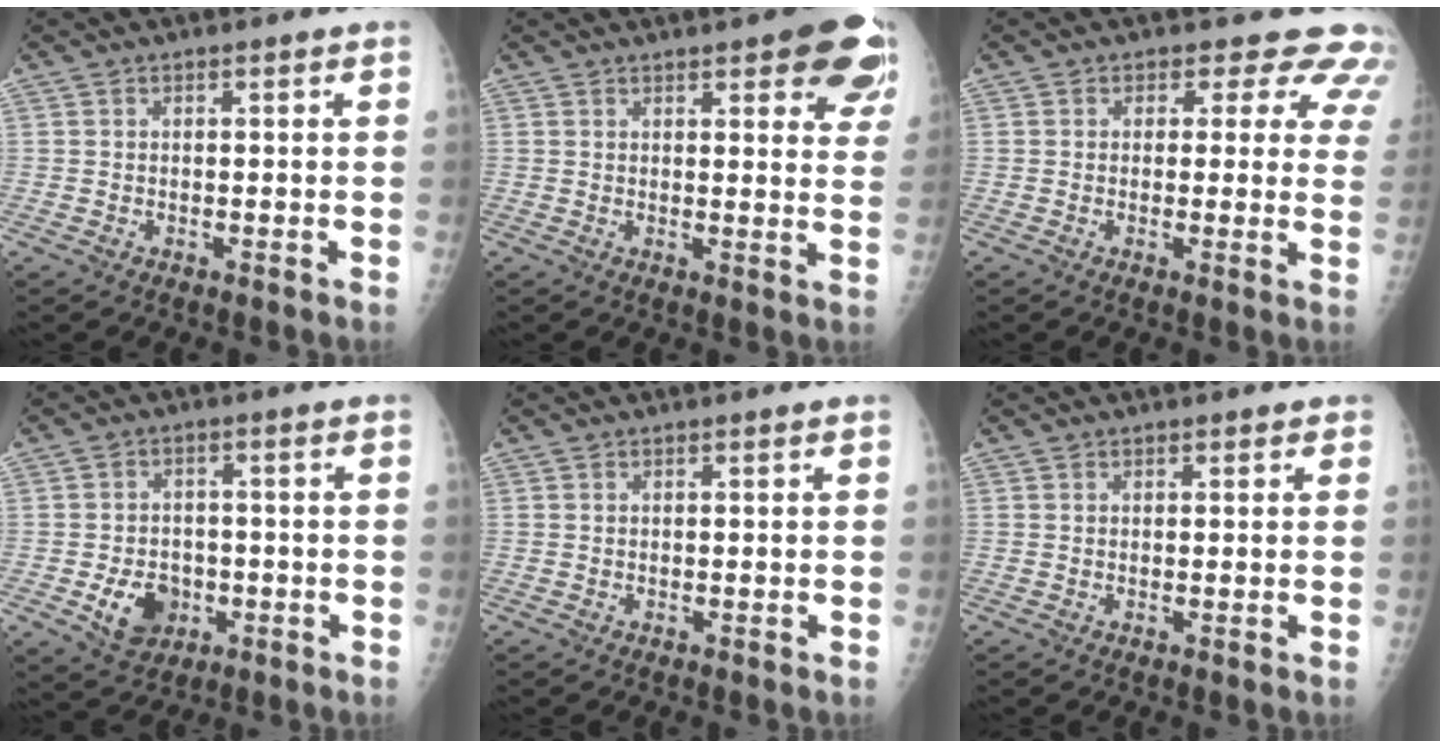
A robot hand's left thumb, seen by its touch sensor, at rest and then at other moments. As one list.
[{"total": 12.9, "force": [7.6, 4.2, 9.6], "torque": [-0.082, -0.030, 0.080]}, {"total": 9.0, "force": [6.7, 5.2, 2.9], "torque": [0.023, -0.023, 0.050]}, {"total": 7.7, "force": [-2.4, 5.9, 4.3], "torque": [-0.047, 0.007, -0.033]}, {"total": 0.0}, {"total": 0.8, "force": [0.5, 0.6, 0.1], "torque": [0.008, -0.002, 0.003]}]